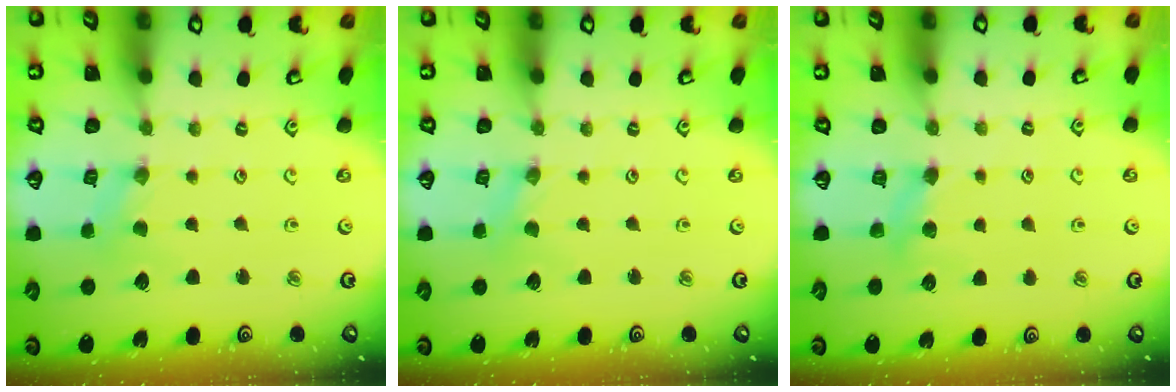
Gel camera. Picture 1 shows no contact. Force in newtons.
{"total": 0.0}
{"total": 3.4, "press": 3.4, "slide": 0.4}